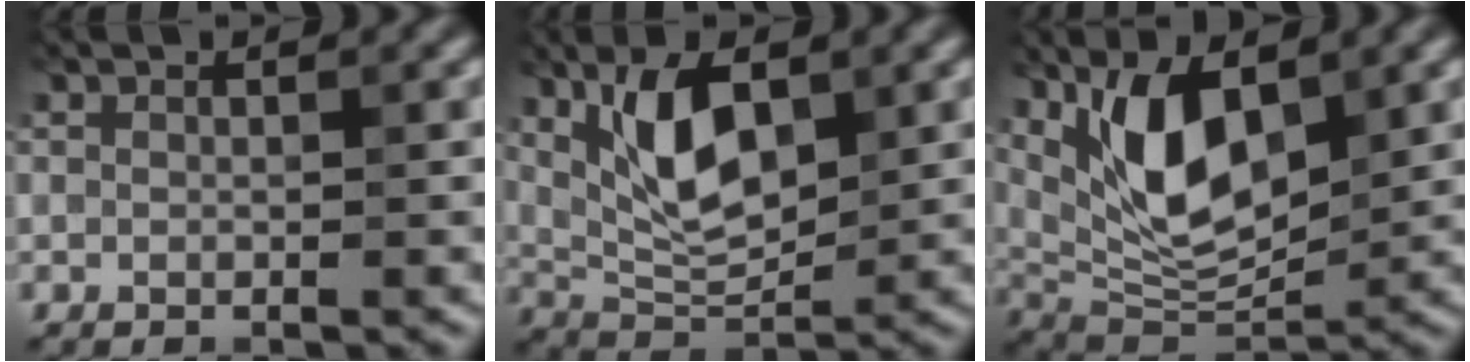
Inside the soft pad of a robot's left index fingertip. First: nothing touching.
{"total": 6.5, "force": [2.1, 2.9, 5.4], "torque": [-0.101, 0.000, 0.042]}
{"total": 7.7, "force": [2.9, 3.4, 6.3], "torque": [-0.119, -0.015, 0.053]}